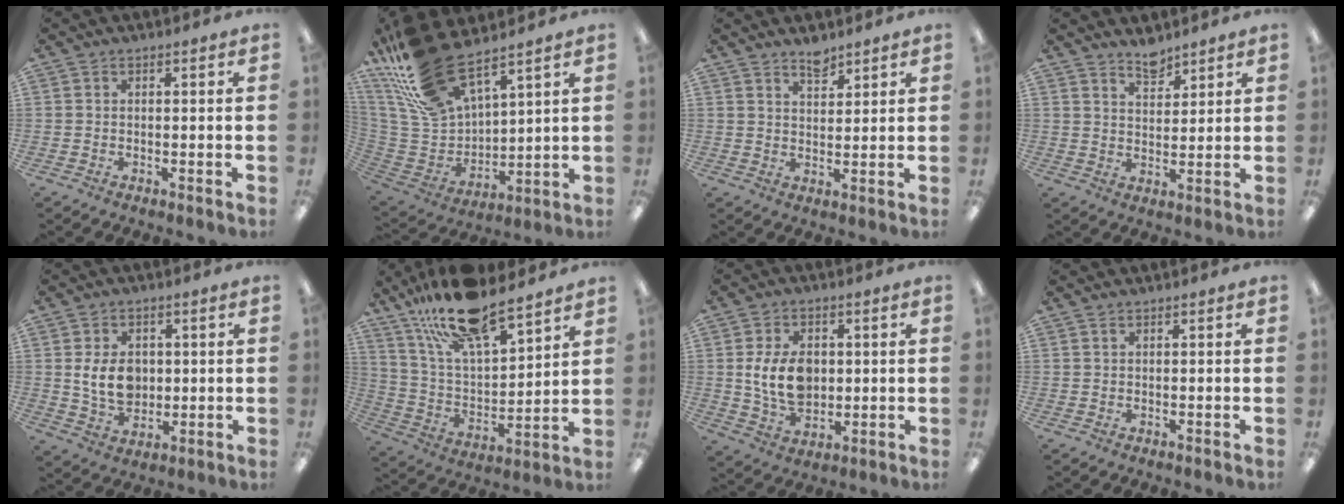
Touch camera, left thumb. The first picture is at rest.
{"total": 19.7, "force": [14.9, 7.7, 10.4], "torque": [-0.241, -0.080, 0.275]}
{"total": 4.2, "force": [3.7, 1.4, 1.3], "torque": [-0.007, -0.027, 0.064]}
{"total": 4.9, "force": [4.5, 1.7, 1.2], "torque": [-0.008, -0.033, 0.080]}
{"total": 8.7, "force": [1.2, 6.5, 5.6], "torque": [-0.117, 0.002, 0.021]}
{"total": 19.5, "force": [15.7, 5.9, 9.8], "torque": [-0.192, -0.089, 0.277]}
{"total": 10.8, "force": [1.3, 7.7, 7.4], "torque": [-0.151, 0.001, 0.021]}
{"total": 0.5, "force": [0.4, 0.2, 0.3], "torque": [-0.007, 0.003, 0.006]}